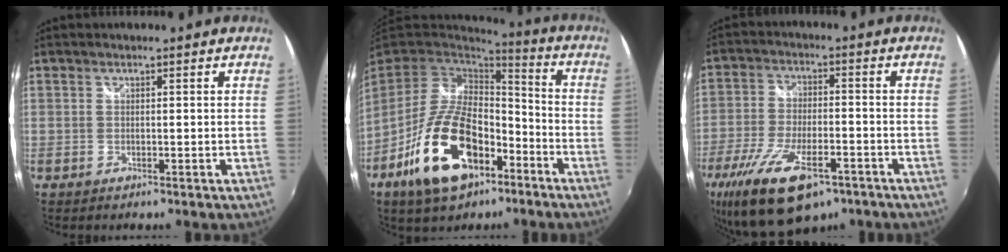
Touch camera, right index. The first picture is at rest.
{"total": 19.5, "force": [-9.5, 10.5, 13.4], "torque": [-0.274, -0.003, -0.155]}
{"total": 18.4, "force": [-11.3, 7.3, 12.5], "torque": [-0.261, -0.049, -0.190]}